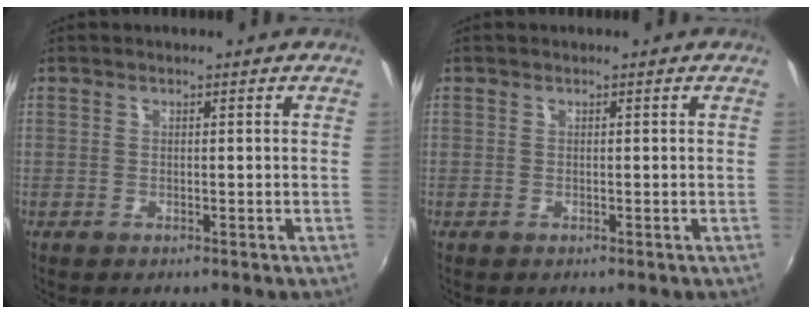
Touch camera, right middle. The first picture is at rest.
{"total": 0.0}